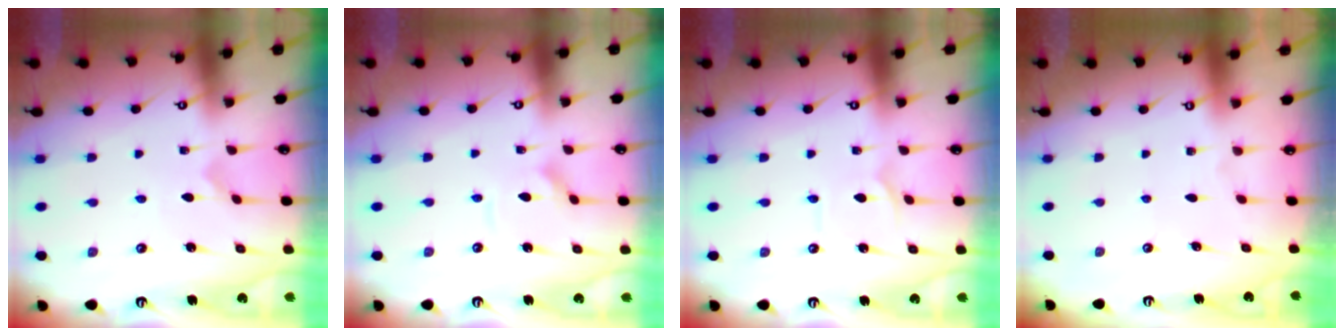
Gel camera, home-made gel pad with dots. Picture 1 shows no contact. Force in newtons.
{"total": 2.8, "press": 2.8, "slide": 0.4}
{"total": 2.6, "press": 2.6, "slide": 0.2}
{"total": 0.0}